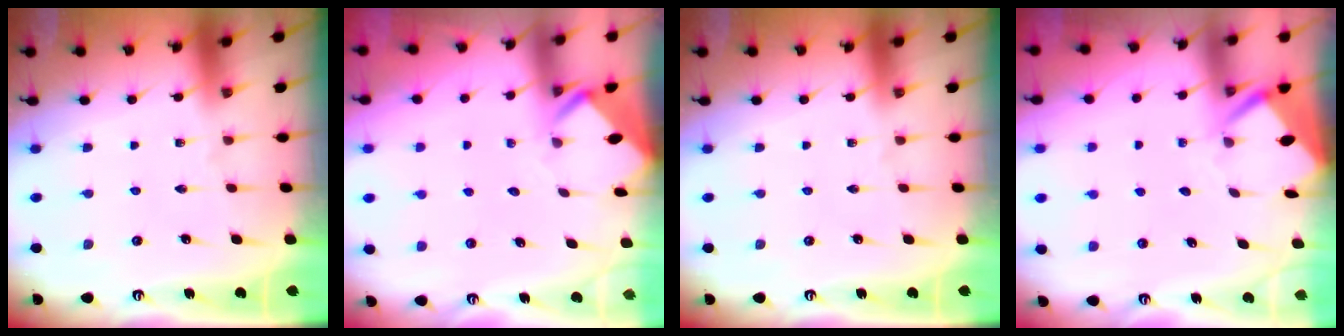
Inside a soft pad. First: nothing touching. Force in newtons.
{"total": 3.4, "press": 3.4, "slide": 0.2}
{"total": 0.0}
{"total": 3.8, "press": 3.8, "slide": 0.3}